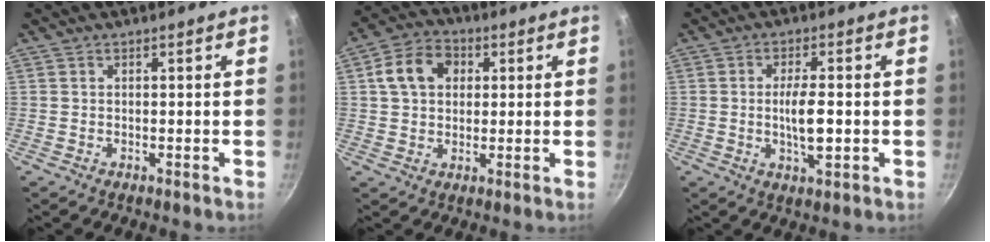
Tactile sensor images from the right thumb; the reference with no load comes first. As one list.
[{"total": 9.4, "force": [2.3, 7.1, 5.8], "torque": [-0.090, 0.012, 0.033]}, {"total": 6.6, "force": [-0.5, 2.3, 6.2], "torque": [-0.107, -0.006, -0.009]}]